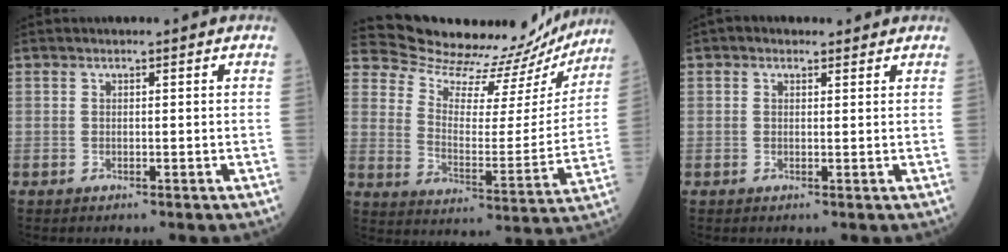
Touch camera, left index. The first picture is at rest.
{"total": 20.9, "force": [20.2, 4.4, 2.8], "torque": [-0.044, -0.059, 0.263]}
{"total": 1.9, "force": [1.4, 1.2, 0.6], "torque": [-0.012, 0.015, 0.018]}